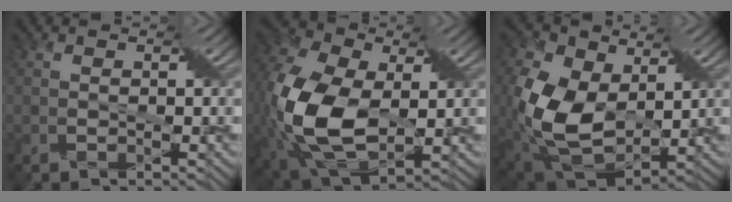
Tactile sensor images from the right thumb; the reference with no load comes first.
{"total": 16.7, "force": [-0.7, 10.1, 13.2], "torque": [-0.325, -0.023, -0.007]}
{"total": 13.5, "force": [1.1, 8.8, 10.2], "torque": [-0.265, -0.015, 0.022]}